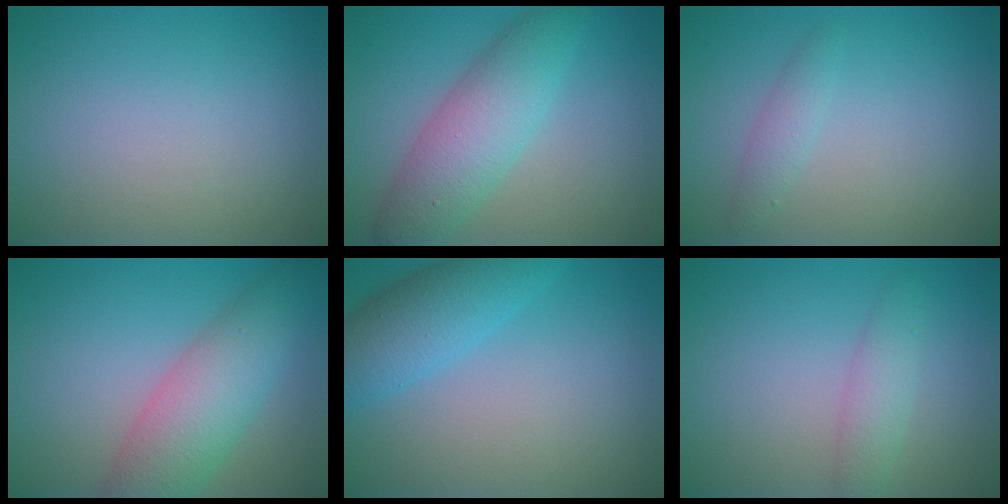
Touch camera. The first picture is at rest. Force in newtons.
{"total": 5.8, "press": 5.8, "slide": 0.2}
{"total": 1.4, "press": 1.4, "slide": 0.0}
{"total": 6.6, "press": 6.6, "slide": 0.2}
{"total": 4.9, "press": 4.9, "slide": 0.2}
{"total": 2.2, "press": 2.2, "slide": 0.0}